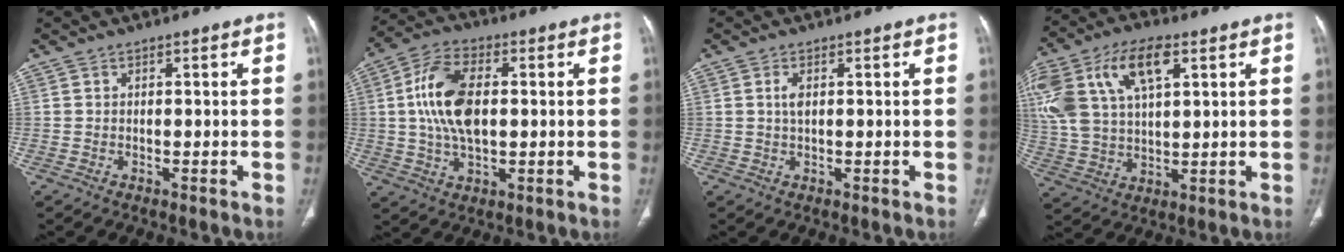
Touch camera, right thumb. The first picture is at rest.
{"total": 13.0, "force": [1.2, 7.2, 10.8], "torque": [-0.207, 0.013, 0.022]}
{"total": 1.9, "force": [0.5, 0.9, 1.6], "torque": [-0.033, 0.003, 0.013]}
{"total": 20.9, "force": [8.1, 11.3, 15.6], "torque": [-0.343, 0.019, 0.151]}